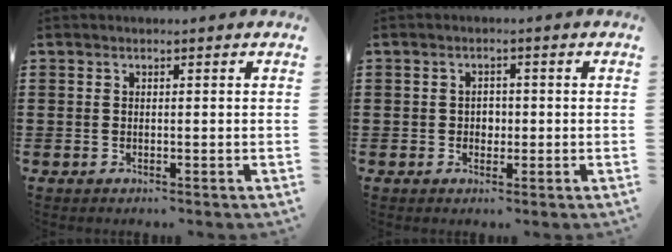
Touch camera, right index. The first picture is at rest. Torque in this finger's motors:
{"motor_torque": [0.05, -0.03, 0.02, 0.01]}